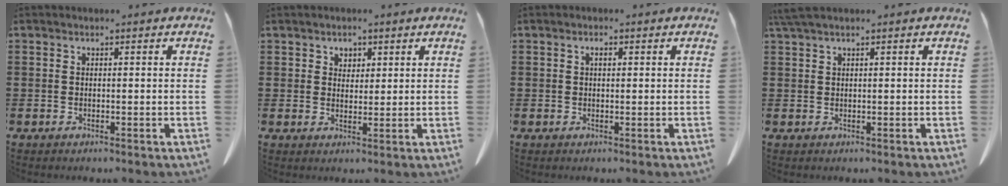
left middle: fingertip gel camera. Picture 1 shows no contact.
{"total": 2.2, "force": [1.6, 1.5, 0.3], "torque": [-0.004, 0.004, 0.028]}
{"total": 1.0, "force": [0.3, 0.5, 0.8], "torque": [-0.018, 0.006, 0.005]}
{"total": 1.7, "force": [1.2, 0.1, 1.2], "torque": [-0.025, 0.001, 0.023]}